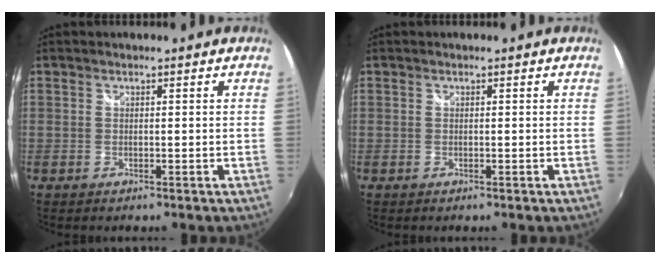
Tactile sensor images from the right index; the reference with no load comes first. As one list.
[{"total": 0.0}]